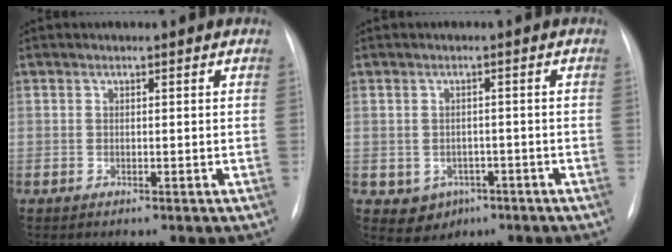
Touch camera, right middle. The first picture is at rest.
{"total": 4.3, "force": [-1.9, 3.6, 1.3], "torque": [-0.017, 0.007, -0.015]}